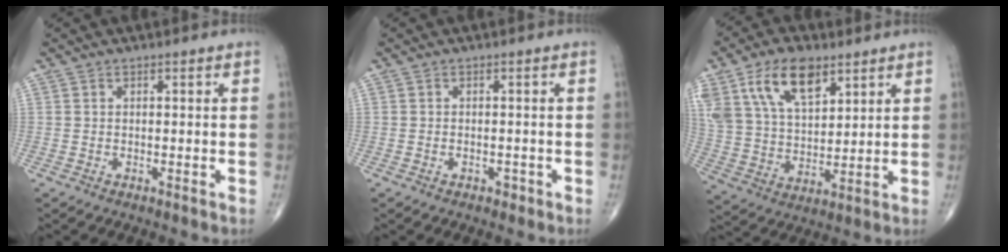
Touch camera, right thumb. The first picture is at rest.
{"total": 1.2, "force": [-0.6, 0.8, 0.5], "torque": [-0.008, 0.007, -0.007]}
{"total": 15.8, "force": [8.5, 8.5, 10.4], "torque": [-0.176, -0.025, 0.165]}